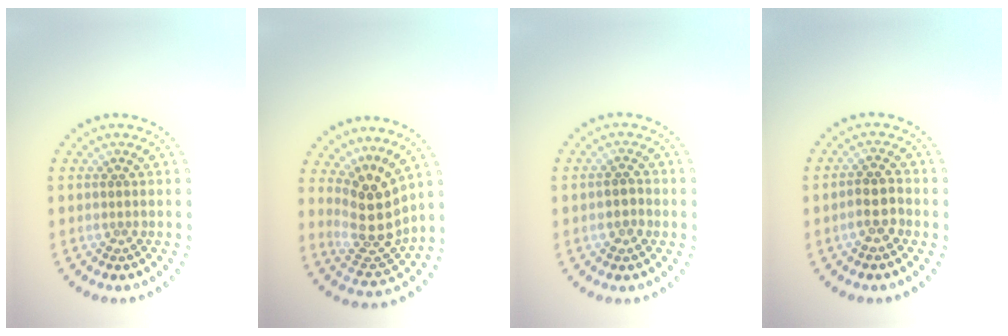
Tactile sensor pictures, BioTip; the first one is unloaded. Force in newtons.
{"total": 4.4, "press": 3.7, "slide": 2.3}
{"total": 1.2, "press": 1.2, "slide": 0.2}
{"total": 2.2, "press": 2.0, "slide": 1.0}